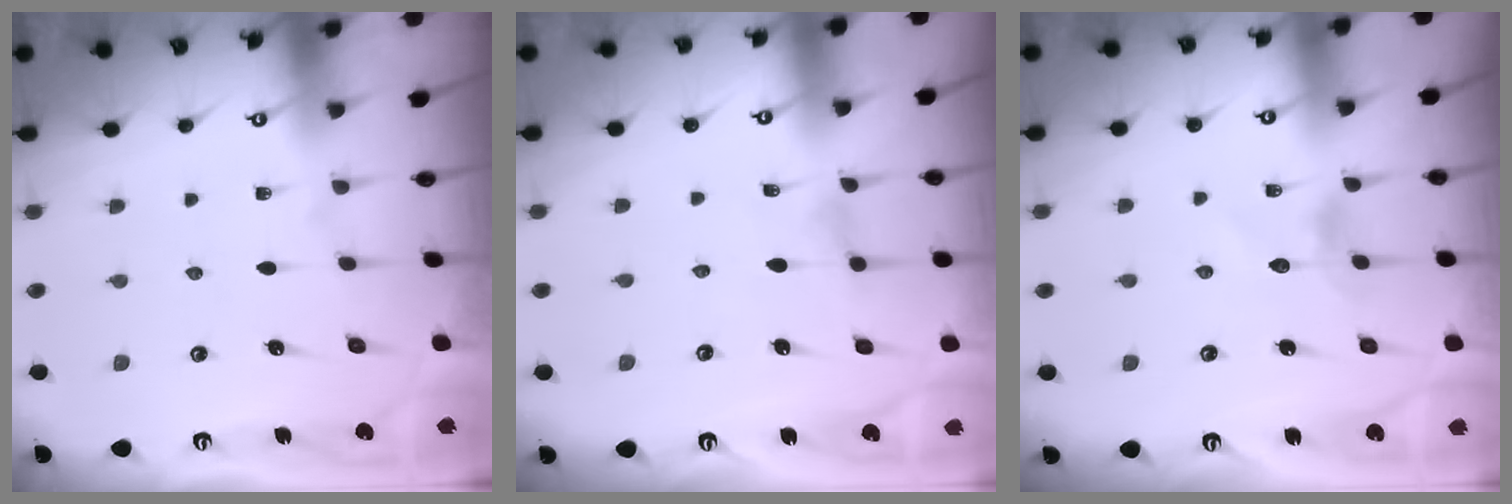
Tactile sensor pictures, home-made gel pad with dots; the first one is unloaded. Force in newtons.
{"total": 0.6, "press": 0.5, "slide": 0.2}
{"total": 3.4, "press": 3.4, "slide": 0.3}